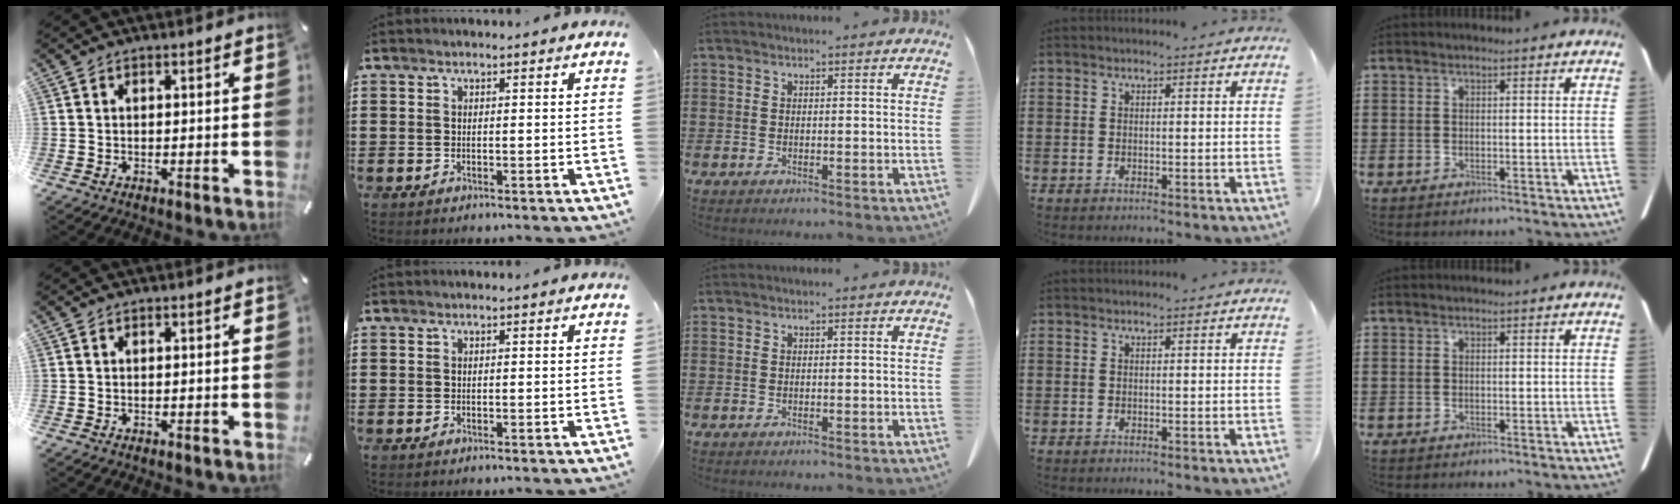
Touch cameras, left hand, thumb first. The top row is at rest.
{}